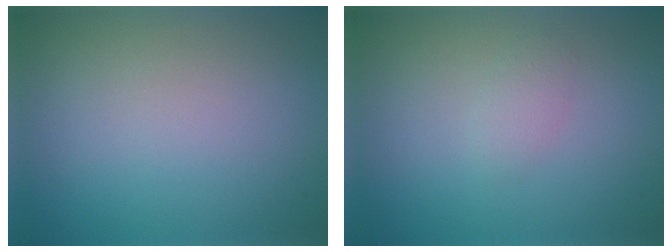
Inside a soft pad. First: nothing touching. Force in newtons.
{"total": 1.1, "press": 1.1, "slide": 0.1}